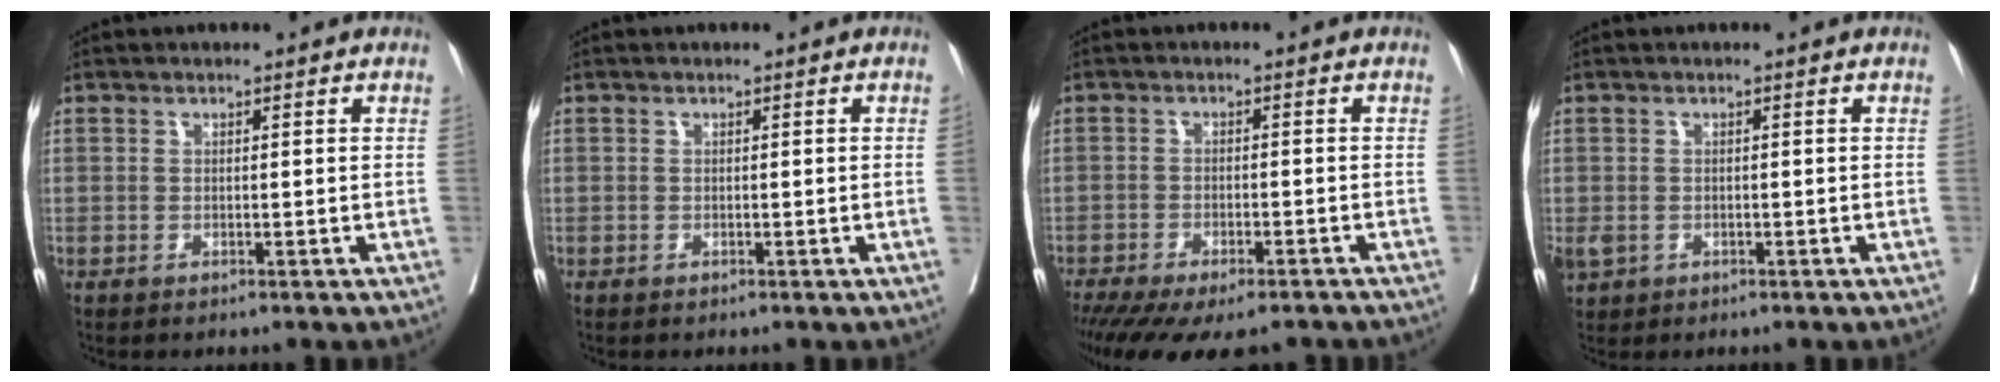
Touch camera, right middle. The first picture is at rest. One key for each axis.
{"total": 0.0}
{"total": 14.7, "fx": -11.8, "fy": 4.3, "fz": 7.6, "tx": -0.160, "ty": -0.025, "tz": -0.167}
{"total": 2.8, "fx": -0.9, "fy": 2.2, "fz": 1.4, "tx": -0.034, "ty": -0.005, "tz": -0.009}